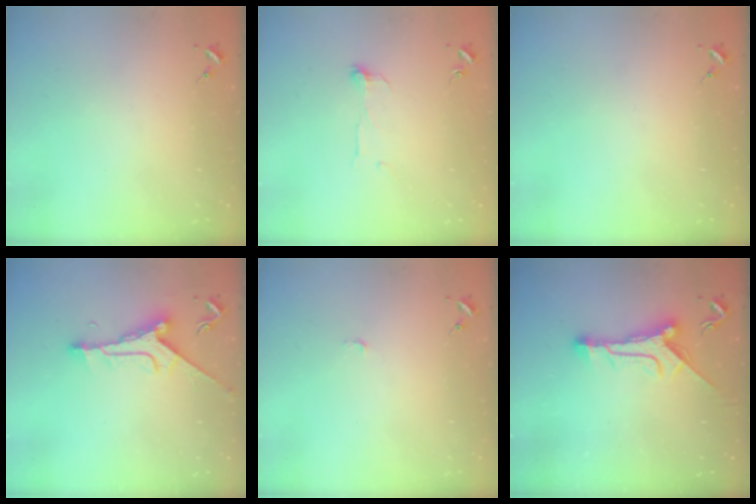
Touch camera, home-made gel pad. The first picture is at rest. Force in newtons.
{"total": 5.1, "press": 5.0, "slide": 0.5}
{"total": 0.0}
{"total": 9.5, "press": 9.5, "slide": 0.6}
{"total": 3.0, "press": 3.0, "slide": 0.3}
{"total": 10.7, "press": 10.6, "slide": 0.8}